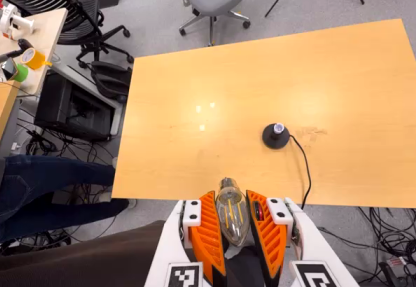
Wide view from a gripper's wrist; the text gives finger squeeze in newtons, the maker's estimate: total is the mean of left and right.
{"total": 12.8, "left": 14.2, "right": 11.4}